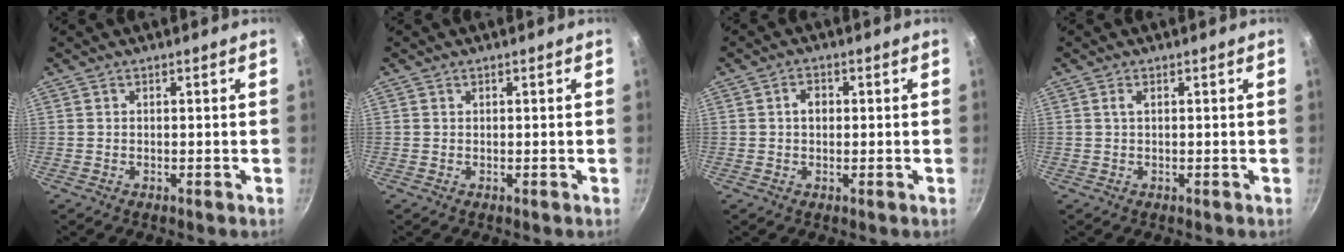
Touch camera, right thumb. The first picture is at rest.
{"total": 0.0}
{"total": 2.7, "force": [0.3, 2.0, 1.8], "torque": [-0.016, 0.007, 0.003]}
{"total": 1.0, "force": [0.3, 0.4, 0.9], "torque": [-0.017, 0.002, 0.006]}